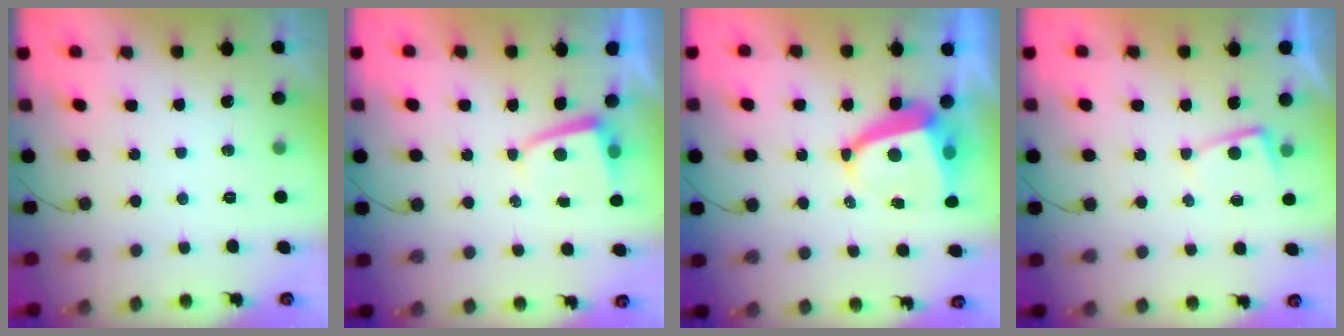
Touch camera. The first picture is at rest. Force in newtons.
{"total": 1.8, "press": 1.8, "slide": 0.3}
{"total": 7.9, "press": 7.8, "slide": 1.0}
{"total": 2.7, "press": 2.7, "slide": 0.3}